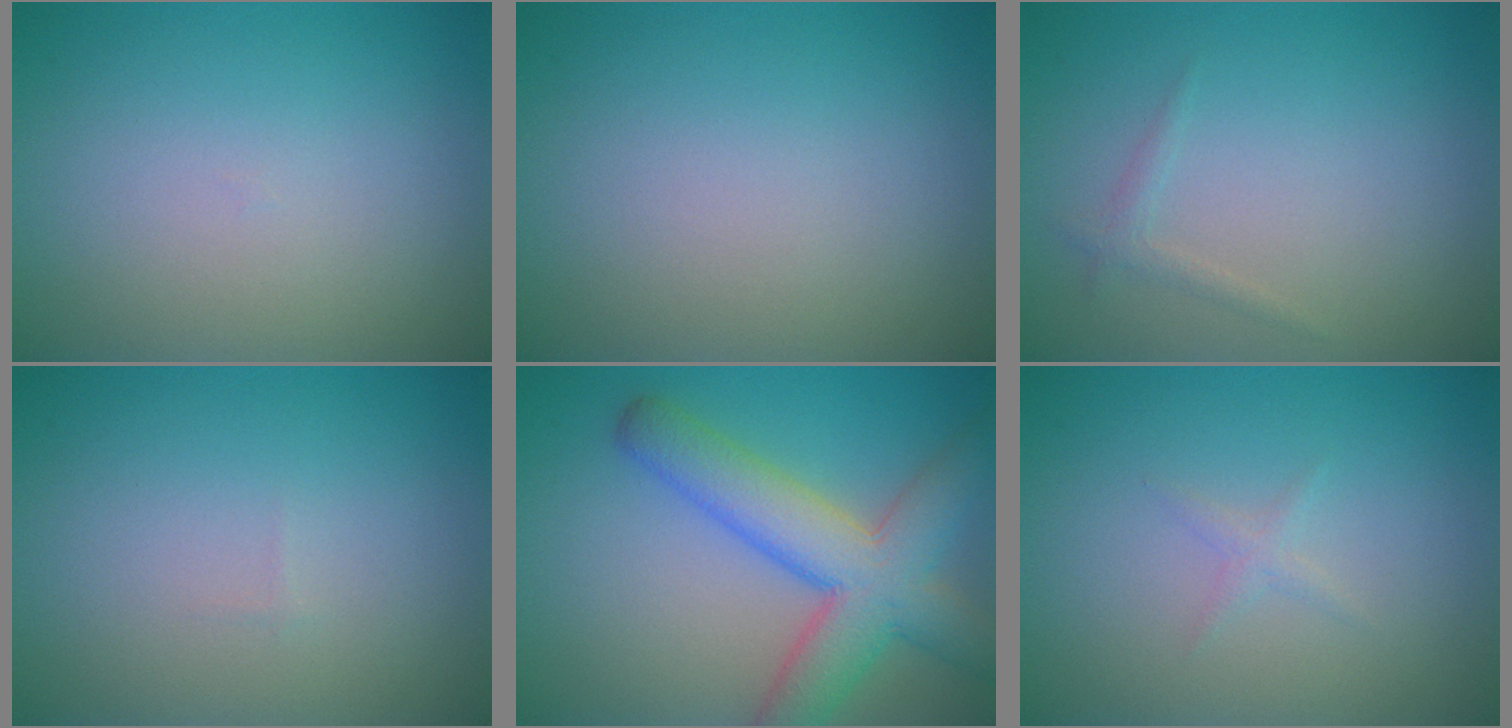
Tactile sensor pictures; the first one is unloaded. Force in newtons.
{"total": 0.0}
{"total": 0.9, "press": 0.9, "slide": 0.0}
{"total": 0.0}
{"total": 7.6, "press": 7.6, "slide": 0.4}
{"total": 0.7, "press": 0.7, "slide": 0.0}